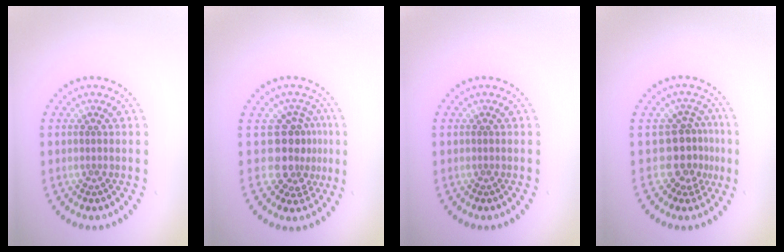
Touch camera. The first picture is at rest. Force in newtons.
{"total": 3.9, "press": 2.9, "slide": 2.6}
{"total": 0.0}
{"total": 3.4, "press": 2.5, "slide": 2.3}